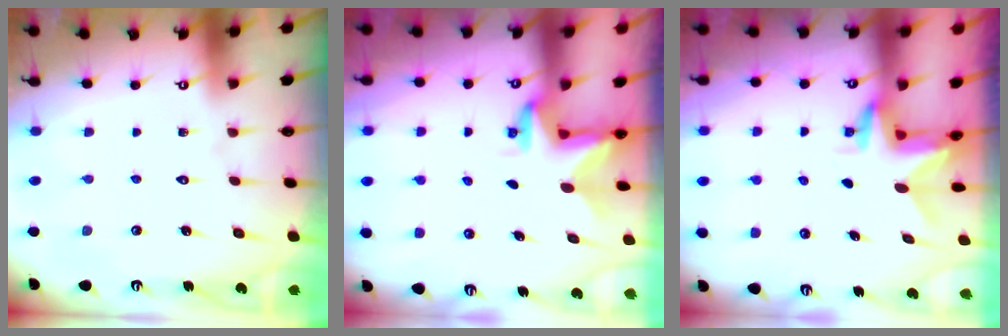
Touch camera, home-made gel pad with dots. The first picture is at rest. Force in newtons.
{"total": 2.8, "press": 2.8, "slide": 0.2}
{"total": 2.9, "press": 2.9, "slide": 0.2}